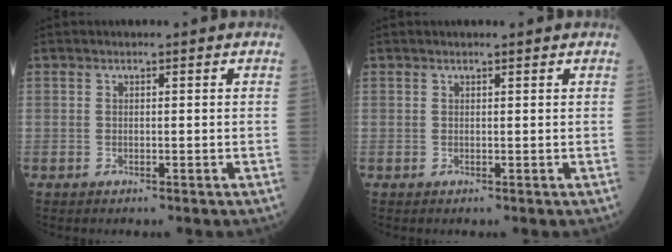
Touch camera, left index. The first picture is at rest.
{"total": 0.9, "force": [0.8, 0.0, 0.4], "torque": [-0.008, 0.005, 0.014]}